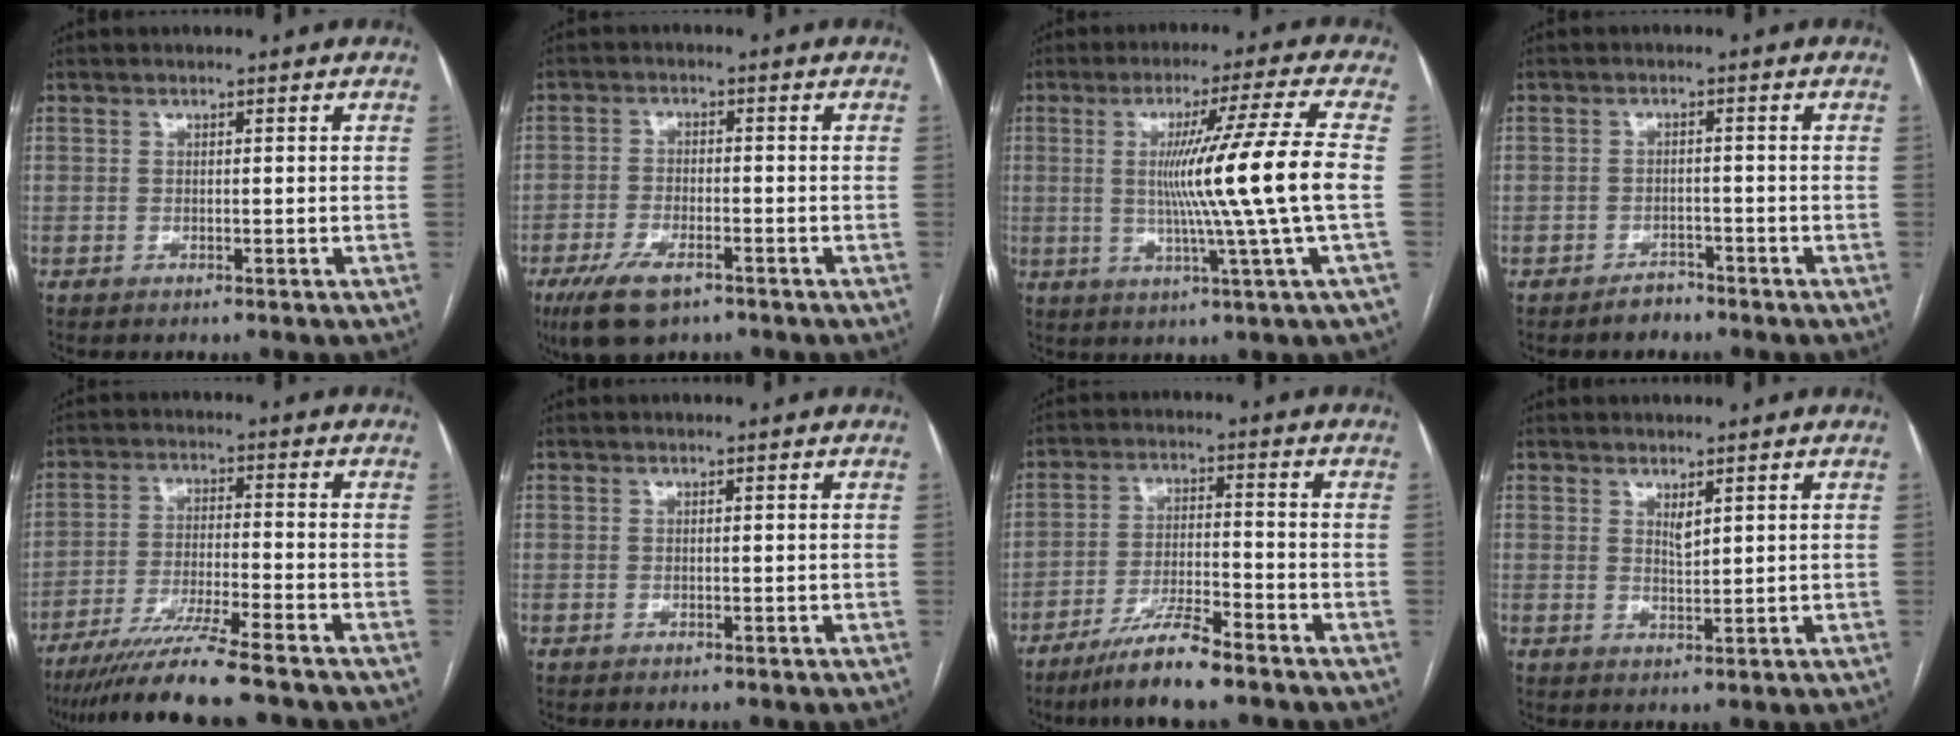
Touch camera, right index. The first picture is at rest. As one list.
[{"total": 7.7, "force": [-4.8, 2.9, 5.3], "torque": [-0.108, -0.012, -0.079]}, {"total": 13.9, "force": [-0.2, -3.3, 13.5], "torque": [-0.219, -0.011, 0.001]}, {"total": 2.3, "force": [-2.0, 1.2, 0.4], "torque": [-0.007, 0.003, -0.029]}, {"total": 10.6, "force": [-8.7, -1.1, 6.0], "torque": [-0.094, -0.033, -0.146]}, {"total": 0.0}, {"total": 8.4, "force": [-6.4, 0.3, 5.4], "torque": [-0.102, -0.021, -0.119]}, {"total": 1.7, "force": [1.1, 0.4, 1.2], "torque": [-0.025, -0.006, 0.024]}]